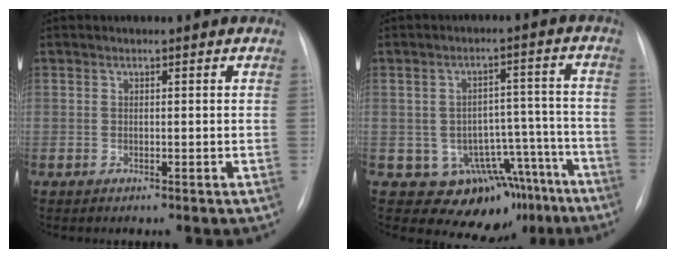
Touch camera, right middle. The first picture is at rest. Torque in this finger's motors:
{"motor_torque": [0.58, -0.62, 0.02, 0.00]}